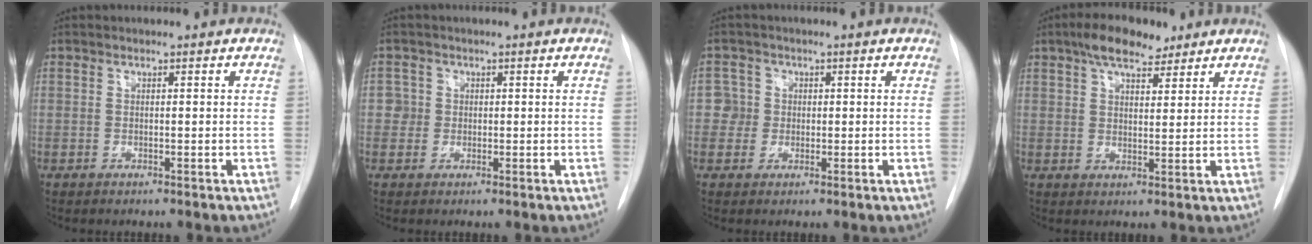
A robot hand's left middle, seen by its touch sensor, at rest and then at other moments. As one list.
[{"total": 2.1, "force": [0.1, 2.0, -0.1], "torque": [0.019, 0.006, -0.004]}, {"total": 2.9, "force": [0.0, 2.9, -0.2], "torque": [0.019, 0.010, -0.002]}, {"total": 7.8, "force": [5.5, 3.0, 4.6], "torque": [-0.081, 0.017, 0.093]}]